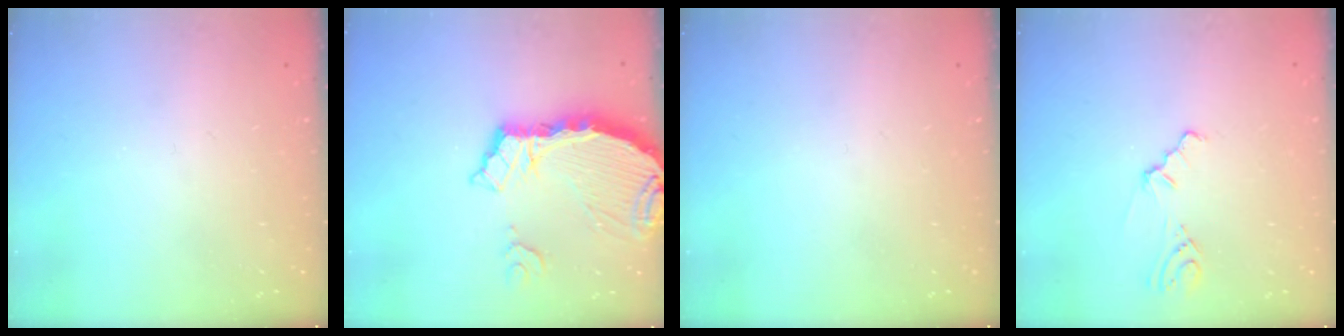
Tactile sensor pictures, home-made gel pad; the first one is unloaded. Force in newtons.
{"total": 9.1, "press": 9.0, "slide": 1.1}
{"total": 0.0}
{"total": 2.6, "press": 2.5, "slide": 0.5}